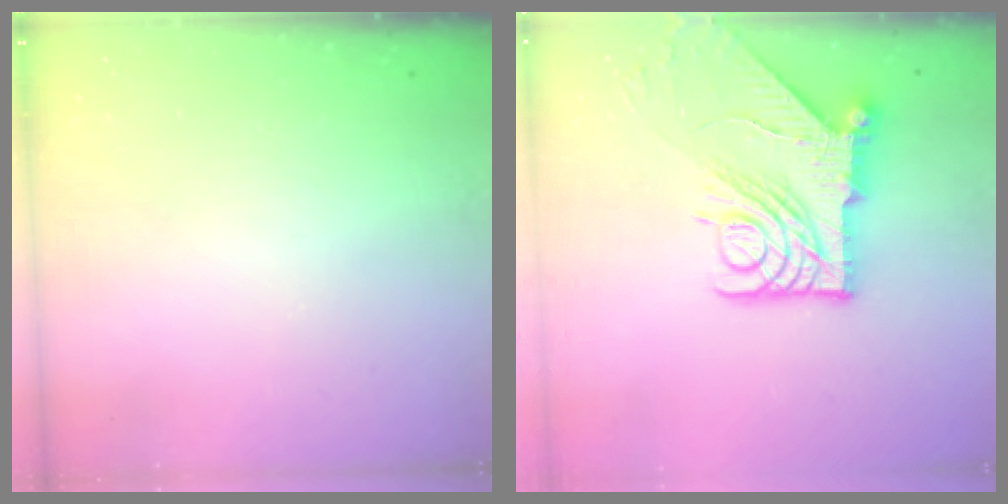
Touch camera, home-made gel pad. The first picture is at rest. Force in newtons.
{"total": 15.2, "press": 15.1, "slide": 1.8}